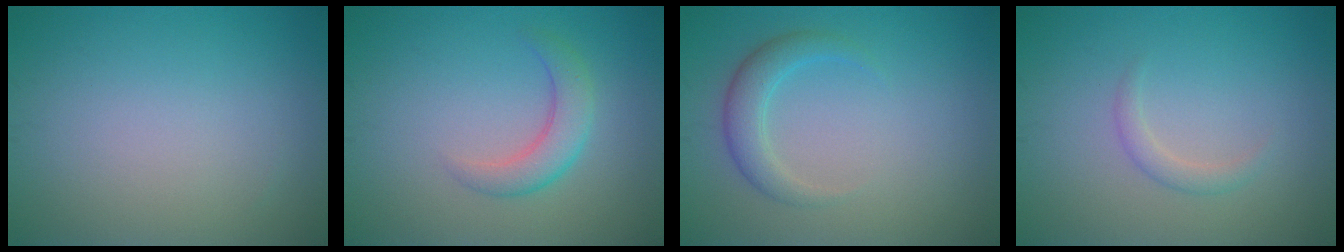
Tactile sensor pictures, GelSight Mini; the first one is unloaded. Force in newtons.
{"total": 3.0, "press": 3.0, "slide": 0.2}
{"total": 2.5, "press": 2.5, "slide": 0.0}
{"total": 1.3, "press": 1.3, "slide": 0.1}